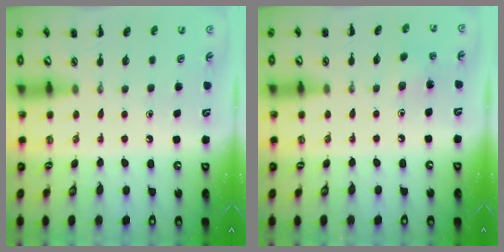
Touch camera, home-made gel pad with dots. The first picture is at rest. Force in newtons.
{"total": 2.0, "press": 1.9, "slide": 0.7}